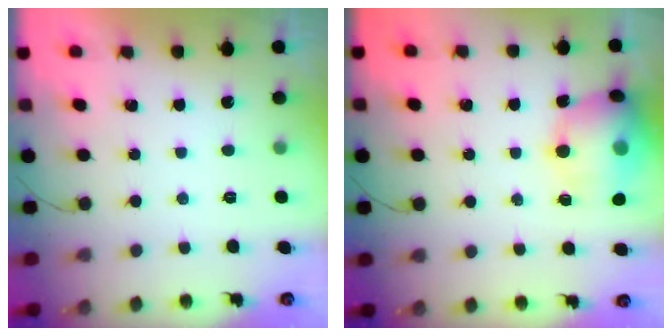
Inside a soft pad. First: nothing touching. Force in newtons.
{"total": 15.8, "press": 15.4, "slide": 3.3}